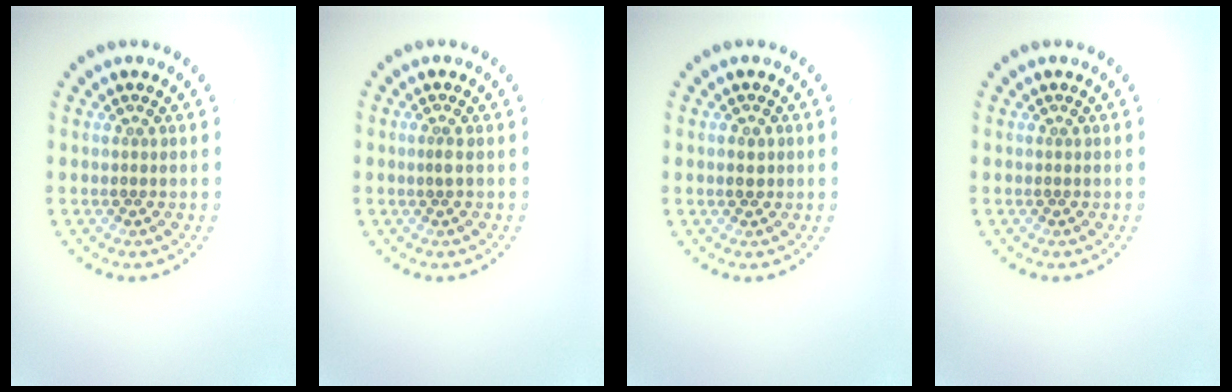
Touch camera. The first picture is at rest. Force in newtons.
{"total": 0.8, "press": 0.6, "slide": 0.5}
{"total": 1.1, "press": 1.1, "slide": 0.1}
{"total": 0.0}